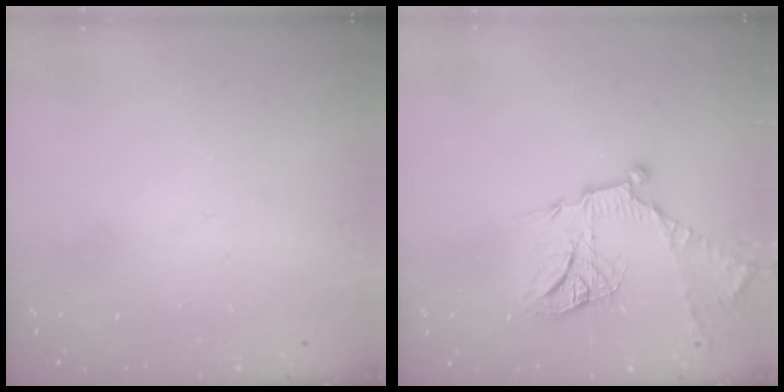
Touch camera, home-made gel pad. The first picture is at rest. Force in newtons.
{"total": 16.0, "press": 16.0, "slide": 1.4}